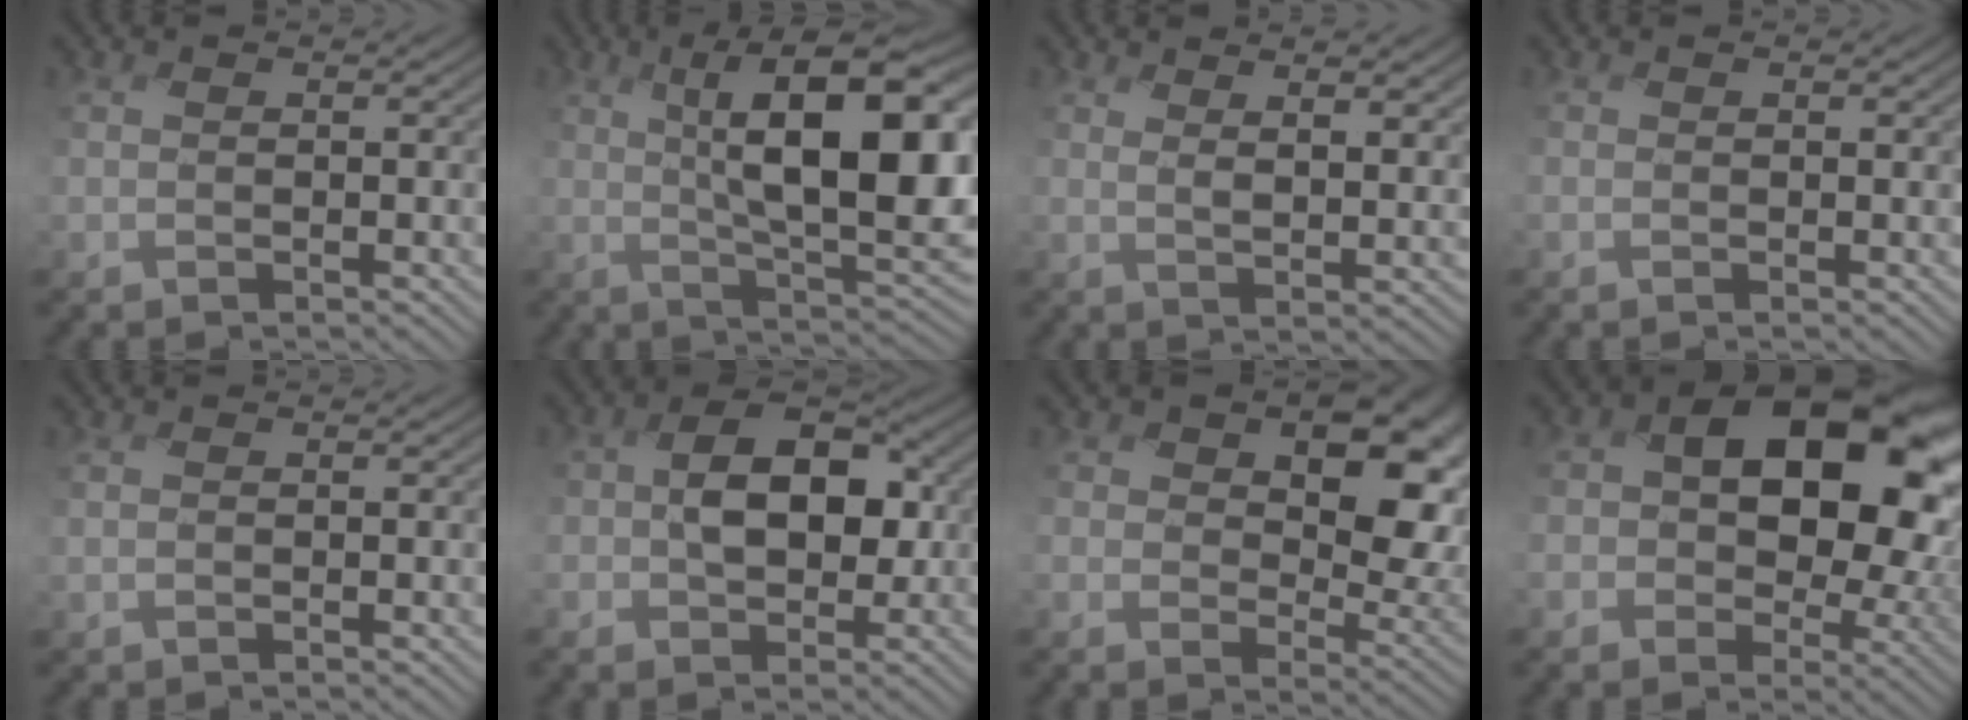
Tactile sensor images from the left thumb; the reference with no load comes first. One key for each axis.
{"total": 15.5, "fx": 3.3, "fy": 5.5, "fz": 14.1, "tx": -0.200, "ty": 0.014, "tz": 0.043}
{"total": 4.4, "fx": 2.9, "fy": 0.8, "fz": 3.2, "tx": -0.041, "ty": 0.004, "tz": 0.039}
{"total": 0.0}
{"total": 0.5, "fx": -0.1, "fy": 0.3, "fz": 0.4, "tx": -0.011, "ty": -0.001, "tz": -0.003}
{"total": 7.8, "fx": -0.3, "fy": 5.4, "fz": 5.6, "tx": -0.084, "ty": 0.009, "tz": -0.020}
{"total": 11.5, "fx": 3.5, "fy": 7.5, "fz": 8.0, "tx": -0.145, "ty": -0.010, "tz": 0.066}
{"total": 16.1, "fx": 2.8, "fy": 11.6, "fz": 10.9, "tx": -0.162, "ty": -0.018, "tz": 0.072}